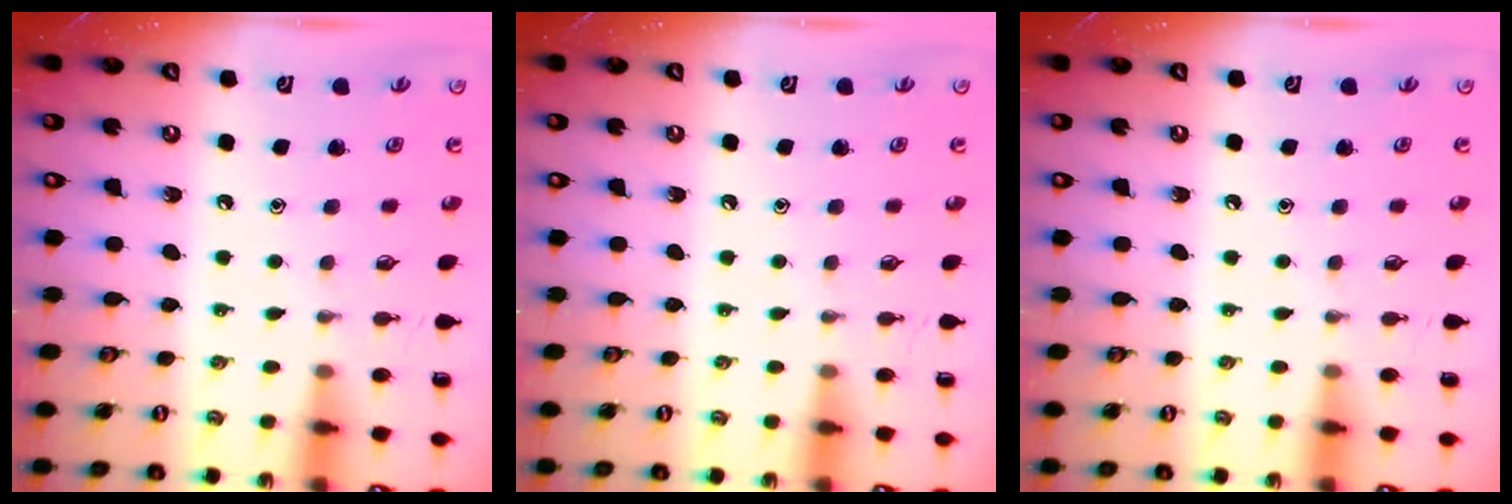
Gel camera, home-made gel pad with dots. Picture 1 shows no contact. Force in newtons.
{"total": 0.0}
{"total": 0.0}